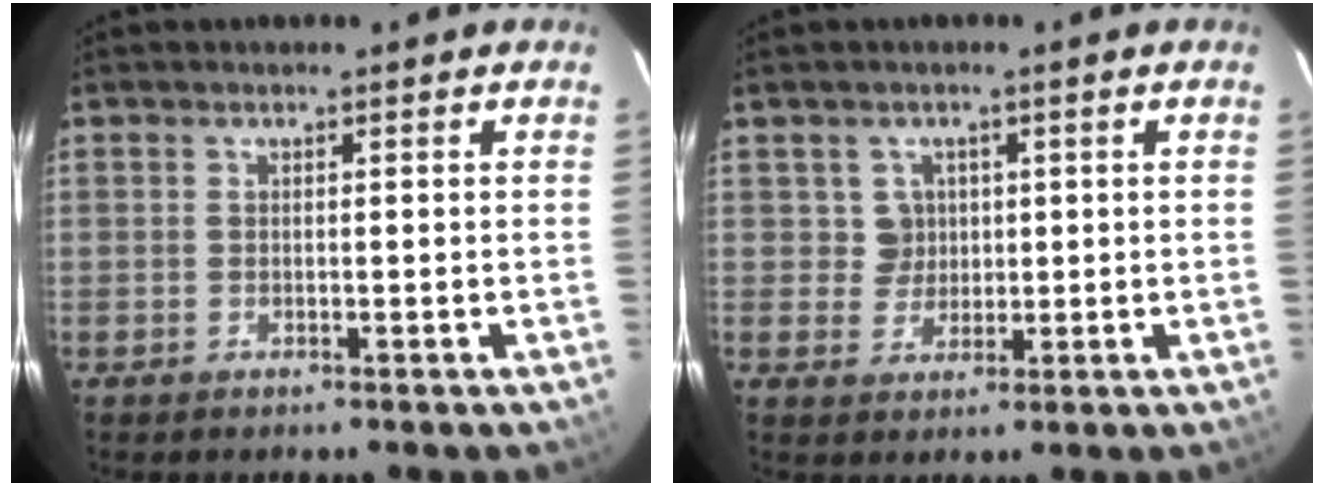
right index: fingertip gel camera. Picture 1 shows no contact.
{"total": 3.7, "force": [1.0, 3.6, 0.1], "torque": [0.005, 0.011, 0.019]}